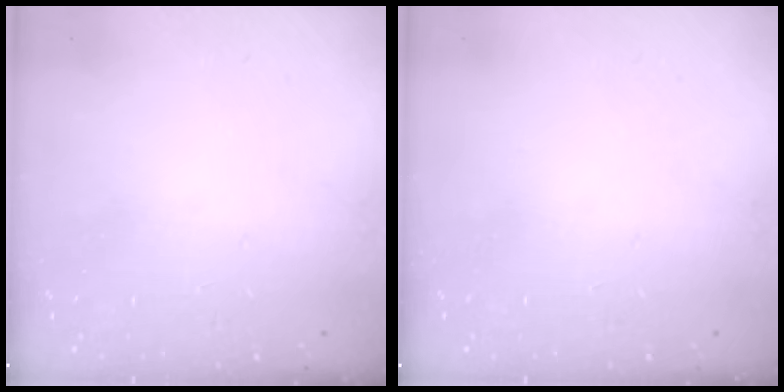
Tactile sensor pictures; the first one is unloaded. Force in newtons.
{"total": 0.0}